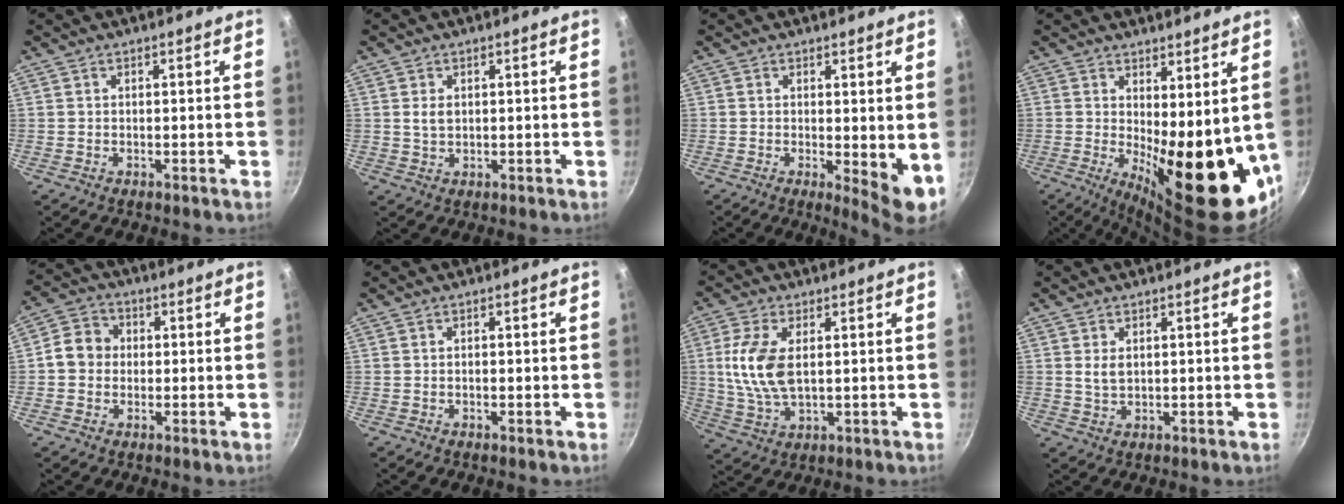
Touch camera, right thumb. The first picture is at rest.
{"total": 2.4, "force": [0.5, 1.6, 1.7], "torque": [-0.025, -0.002, 0.012]}
{"total": 6.0, "force": [0.2, 1.9, 5.7], "torque": [-0.076, -0.017, 0.006]}
{"total": 17.5, "force": [0.7, 6.5, 16.2], "torque": [-0.184, -0.036, 0.025]}
{"total": 6.5, "force": [0.1, 5.7, 3.0], "torque": [-0.025, 0.014, -0.017]}
{"total": 0.6, "force": [-0.2, 0.3, 0.5], "torque": [-0.011, 0.003, -0.002]}
{"total": 10.4, "force": [1.4, 5.4, 8.8], "torque": [-0.179, -0.003, 0.031]}
{"total": 2.7, "force": [0.7, 1.7, 2.0], "torque": [-0.032, -0.005, 0.016]}